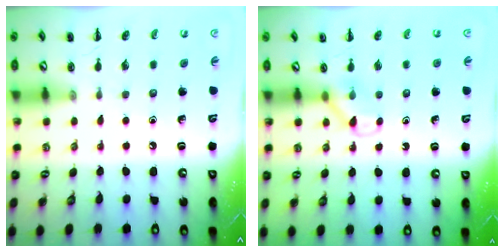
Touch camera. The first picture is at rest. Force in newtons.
{"total": 4.5, "press": 4.2, "slide": 1.5}